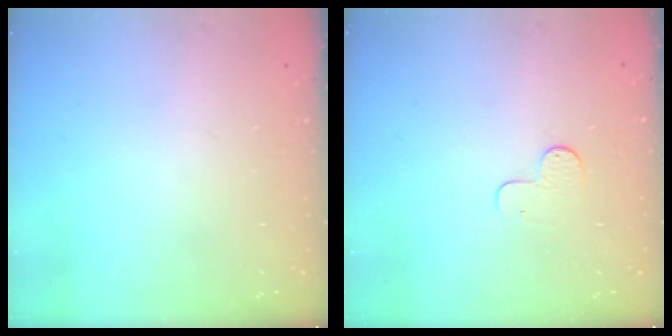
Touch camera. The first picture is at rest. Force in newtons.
{"total": 5.6, "press": 5.6, "slide": 0.5}